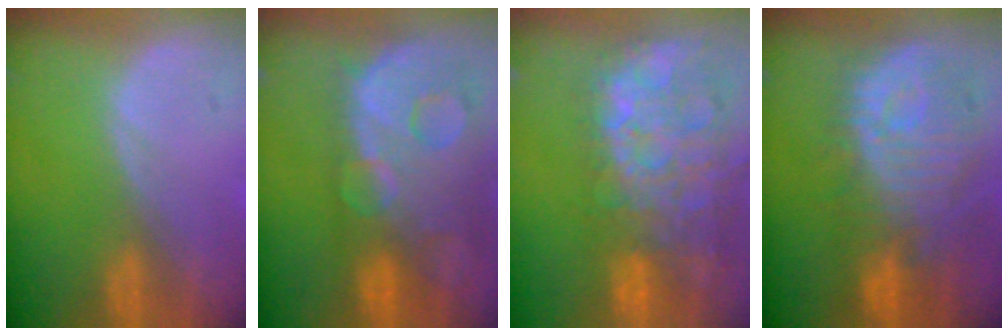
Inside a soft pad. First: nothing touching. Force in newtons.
{"total": 13.7, "press": 11.1, "slide": 8.0}
{"total": 14.7, "press": 11.9, "slide": 8.5}
{"total": 12.1, "press": 10.9, "slide": 5.3}